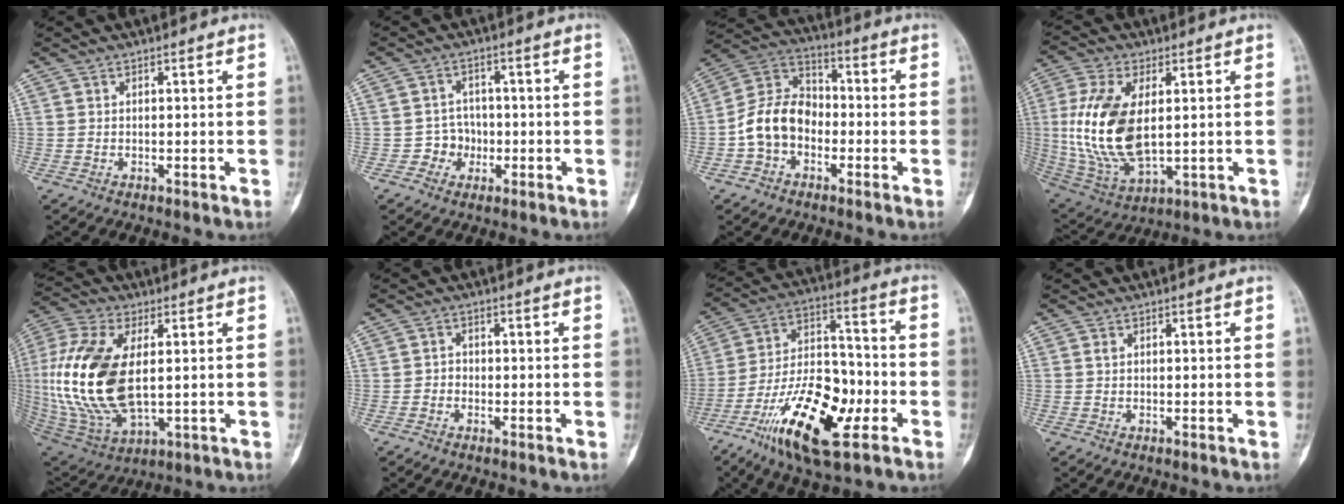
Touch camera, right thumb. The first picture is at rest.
{"total": 4.1, "force": [-1.2, 3.9, 0.6], "torque": [0.022, 0.016, -0.025]}
{"total": 11.3, "force": [-3.0, 8.5, 6.7], "torque": [-0.111, 0.043, -0.068]}
{"total": 17.4, "force": [1.5, 9.0, 14.8], "torque": [-0.311, -0.014, 0.041]}
{"total": 21.8, "force": [1.3, 11.4, 18.6], "torque": [-0.406, -0.012, 0.033]}
{"total": 1.6, "force": [-0.6, 1.4, 0.5], "torque": [0.004, 0.008, -0.017]}
{"total": 20.5, "force": [-9.0, 8.5, 16.4], "torque": [-0.277, 0.048, -0.152]}
{"total": 0.6, "force": [0.2, 0.4, 0.4], "torque": [-0.009, 0.002, 0.003]}